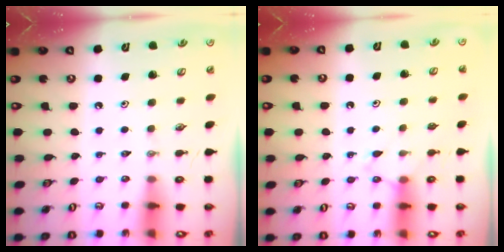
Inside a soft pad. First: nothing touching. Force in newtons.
{"total": 7.0, "press": 7.0, "slide": 0.7}